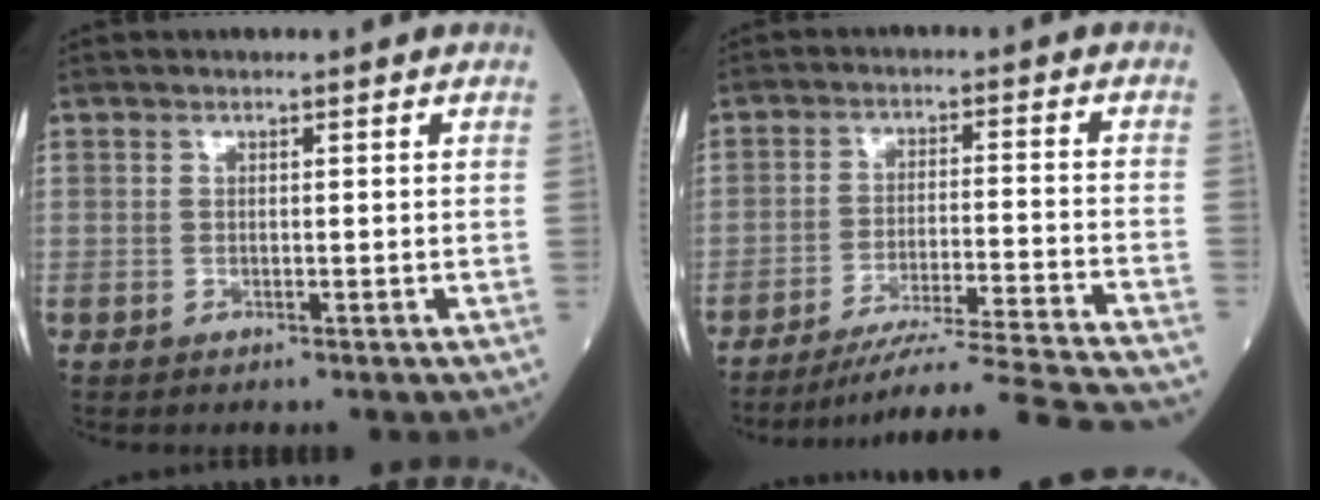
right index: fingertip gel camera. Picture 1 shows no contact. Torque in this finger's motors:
{"motor_torque": [-0.24, -0.36, 0.33, 0.08]}